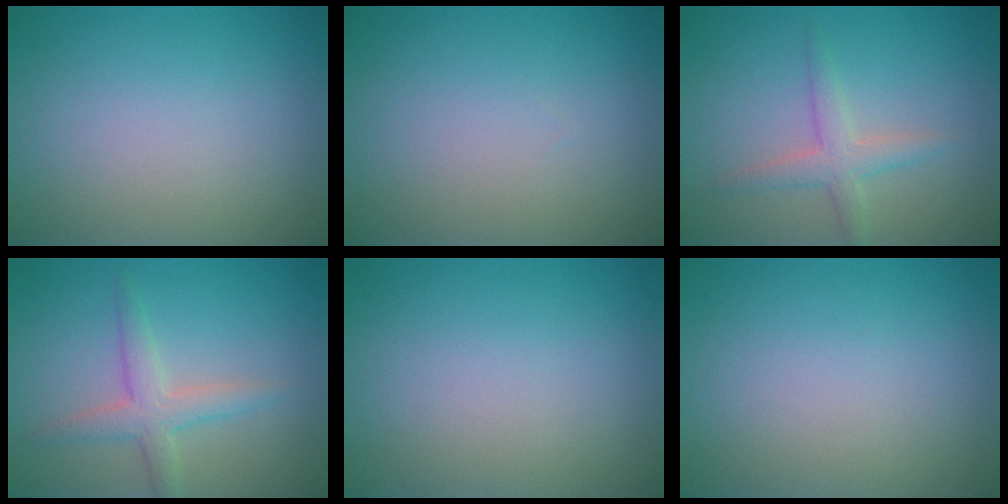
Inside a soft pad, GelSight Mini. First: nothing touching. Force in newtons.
{"total": 0.0}
{"total": 2.5, "press": 2.5, "slide": 0.1}
{"total": 2.9, "press": 2.9, "slide": 0.1}
{"total": 0.0}
{"total": 0.0}